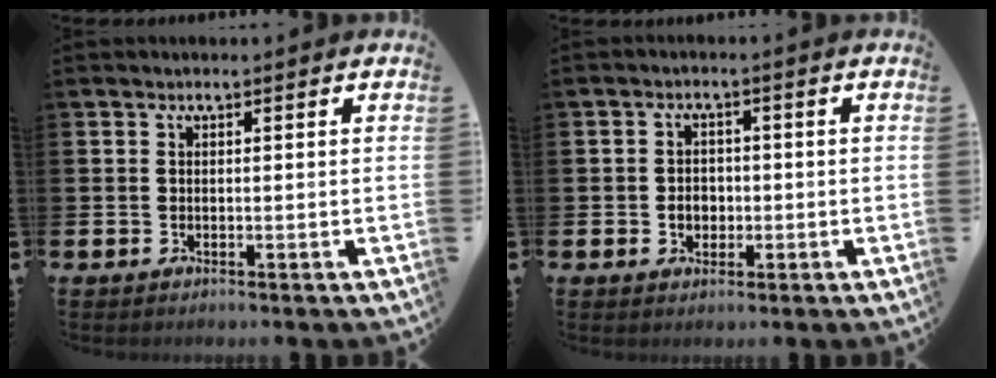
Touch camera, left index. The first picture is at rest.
{"total": 2.6, "force": [-0.5, 2.2, 1.2], "torque": [-0.011, -0.002, -0.016]}